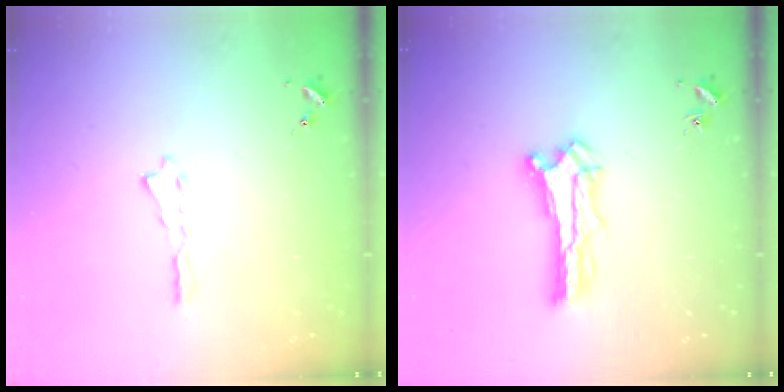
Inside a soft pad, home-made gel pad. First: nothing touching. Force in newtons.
{"total": 1.5, "press": 1.5, "slide": 0.2}